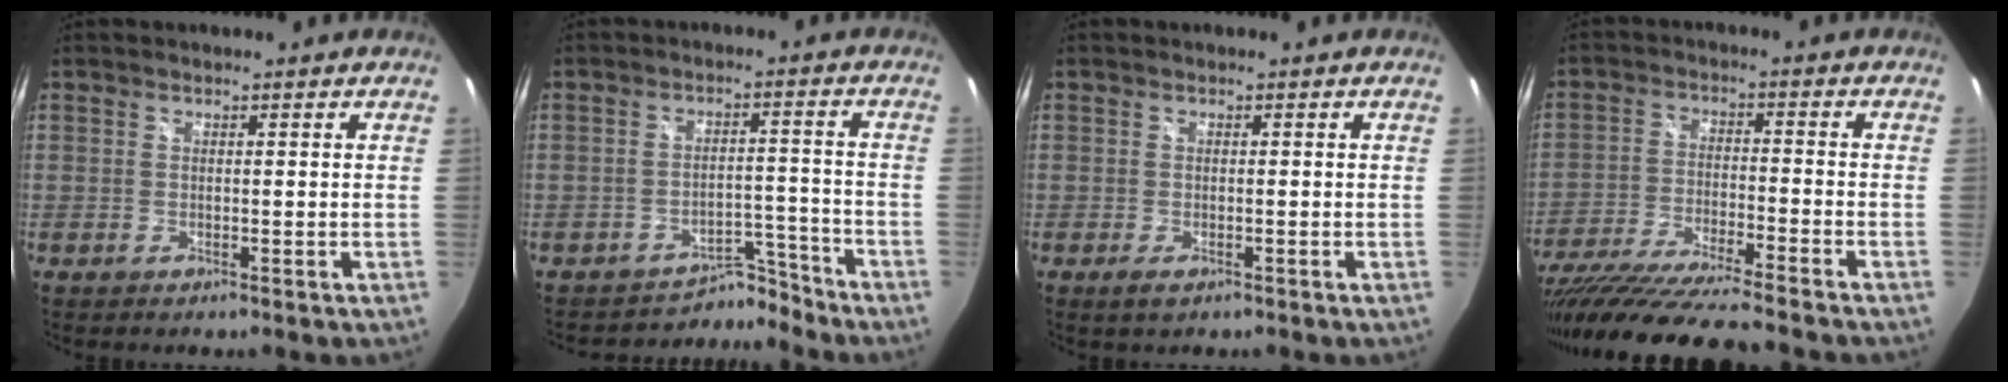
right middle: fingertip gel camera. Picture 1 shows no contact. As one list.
[{"total": 6.5, "force": [-6.1, 2.1, -0.5], "torque": [0.013, 0.029, -0.091]}, {"total": 1.8, "force": [-1.0, 0.8, 1.2], "torque": [-0.023, -0.005, -0.017]}, {"total": 18.2, "force": [-15.7, 0.4, 9.3], "torque": [-0.185, -0.047, -0.269]}]